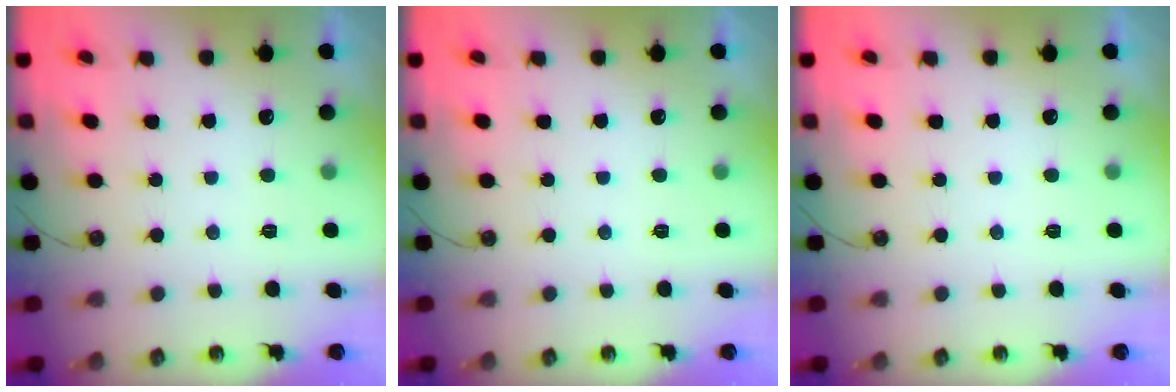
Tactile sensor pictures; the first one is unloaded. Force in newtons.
{"total": 0.0}
{"total": 0.0}